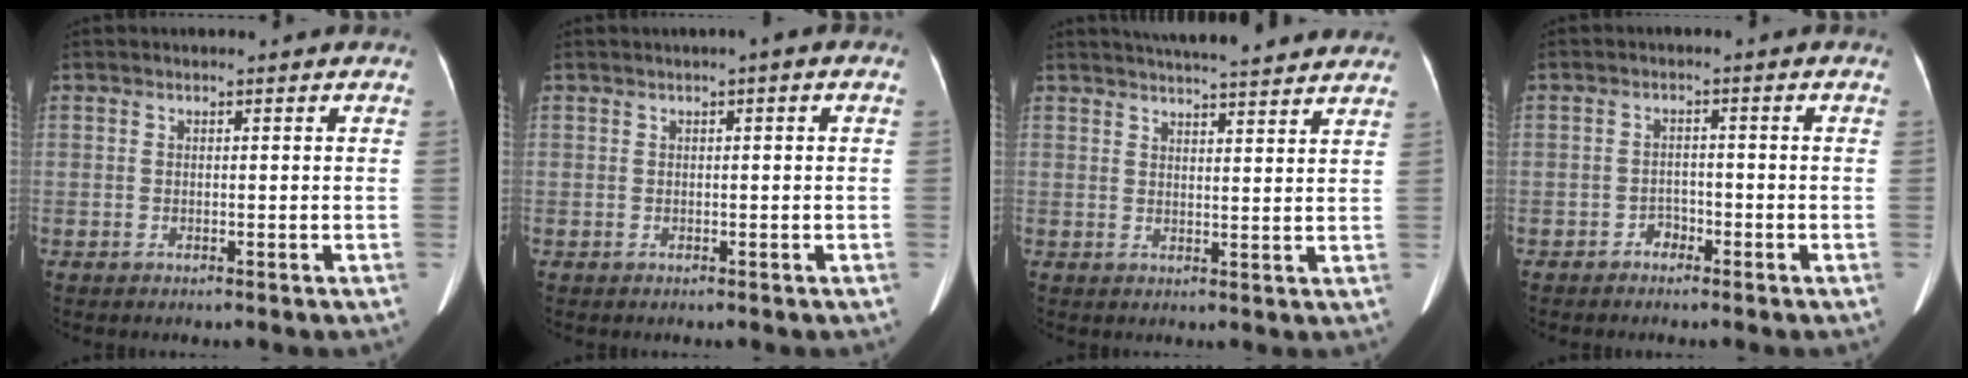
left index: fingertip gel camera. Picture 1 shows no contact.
{"total": 1.0, "force": [0.3, 0.2, 1.0], "torque": [-0.015, 0.007, 0.001]}
{"total": 15.7, "force": [14.3, 1.4, 6.4], "torque": [-0.092, 0.026, 0.180]}
{"total": 1.7, "force": [-1.3, 1.0, 0.4], "torque": [-0.005, 0.004, -0.022]}